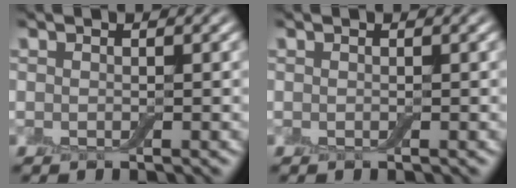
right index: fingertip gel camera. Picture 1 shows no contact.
{"total": 0.0}